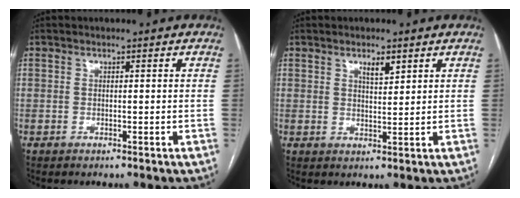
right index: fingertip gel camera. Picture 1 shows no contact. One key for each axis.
{"total": 2.7, "fx": 1.7, "fy": 0.8, "fz": 2.0, "tx": -0.036, "ty": -0.003, "tz": 0.031}